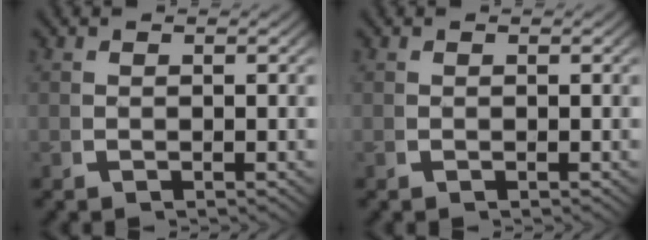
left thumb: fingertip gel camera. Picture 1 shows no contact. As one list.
[{"total": 0.0}]